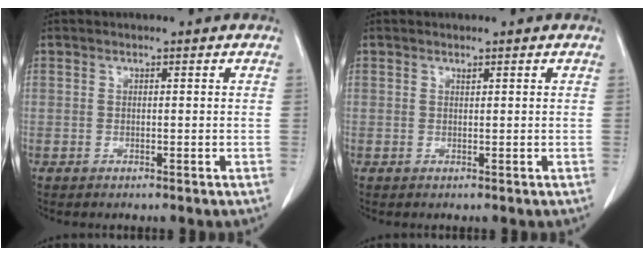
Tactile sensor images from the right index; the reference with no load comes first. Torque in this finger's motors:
{"motor_torque": [0.03, -0.01, -0.01, 0.01]}